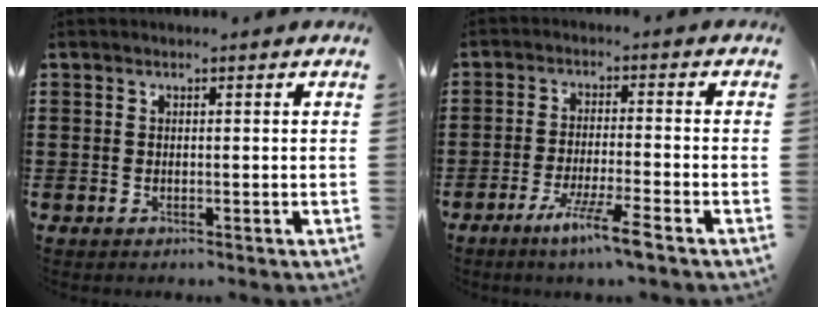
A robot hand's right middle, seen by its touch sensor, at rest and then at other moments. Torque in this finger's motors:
{"motor_torque": [1.84, -0.29, 0.25, 0.17]}